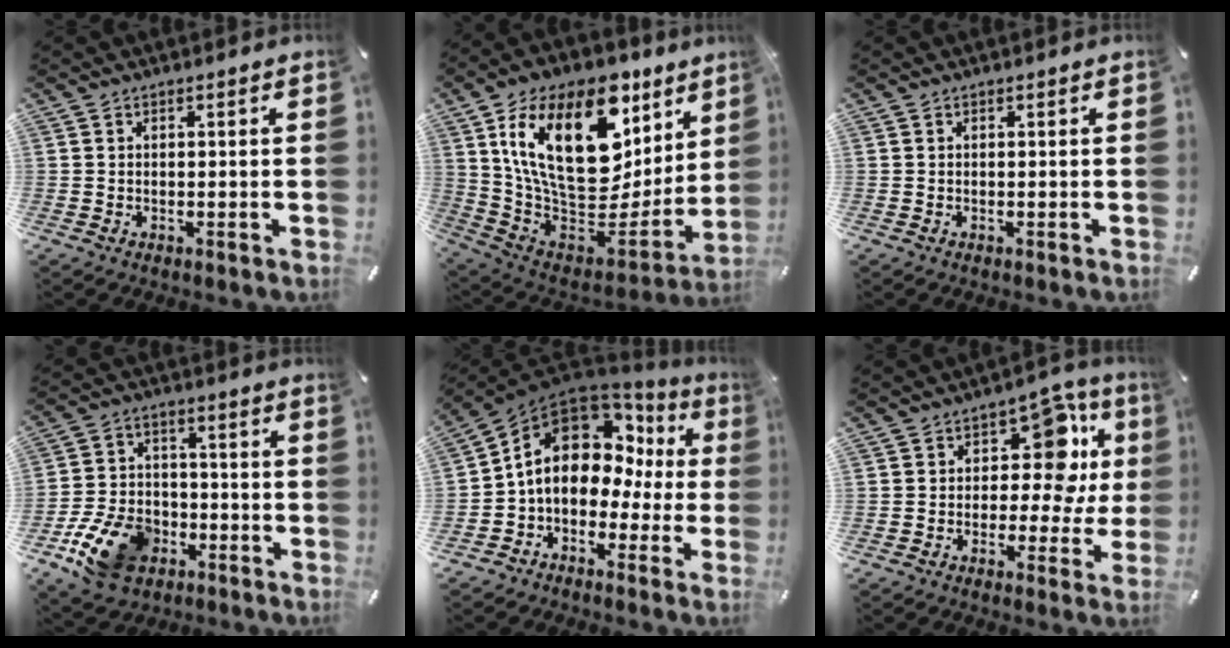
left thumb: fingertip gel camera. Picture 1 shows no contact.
{"total": 26.8, "force": [11.6, 15.7, 18.5], "torque": [-0.326, -0.073, 0.207]}
{"total": 0.0}
{"total": 14.2, "force": [-7.1, 9.6, 7.7], "torque": [-0.144, 0.047, -0.124]}
{"total": 14.7, "force": [3.5, 10.9, 9.2], "torque": [-0.156, -0.020, 0.058]}
{"total": 14.0, "force": [3.8, 8.4, 10.5], "torque": [-0.137, -0.024, 0.062]}